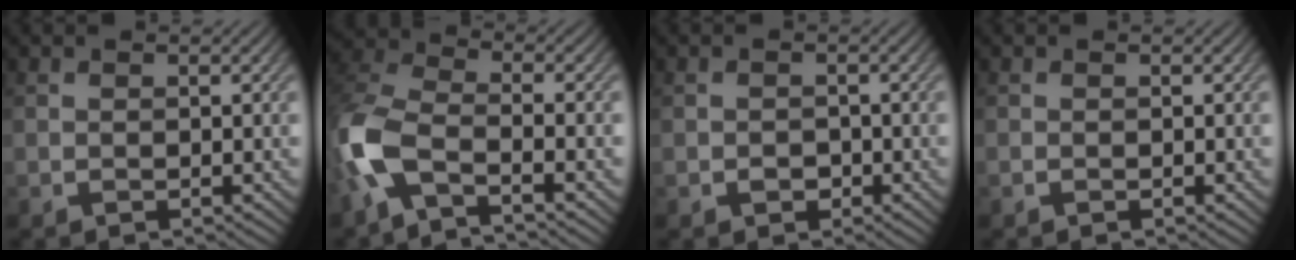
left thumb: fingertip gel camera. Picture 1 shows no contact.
{"total": 8.7, "force": [-4.0, 3.4, 6.9], "torque": [-0.164, -0.002, -0.106]}
{"total": 1.5, "force": [-0.6, 1.2, 0.6], "torque": [-0.005, -0.003, -0.013]}
{"total": 0.0}